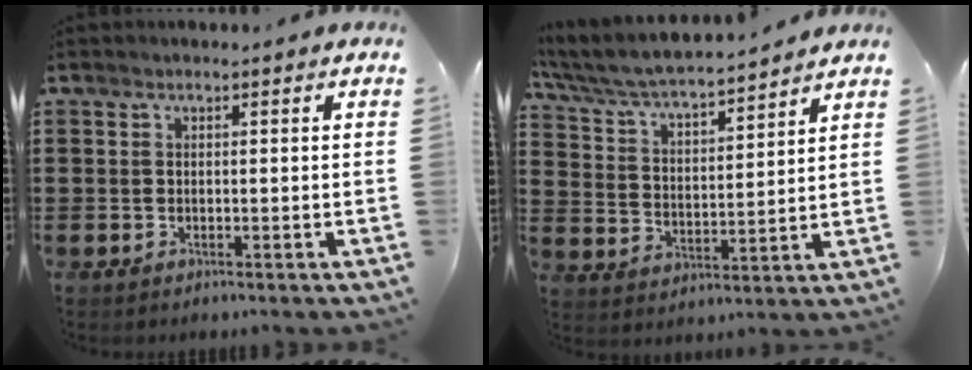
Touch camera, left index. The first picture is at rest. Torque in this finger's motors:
{"motor_torque": [-0.02, 0.03, 0.32, 0.21]}